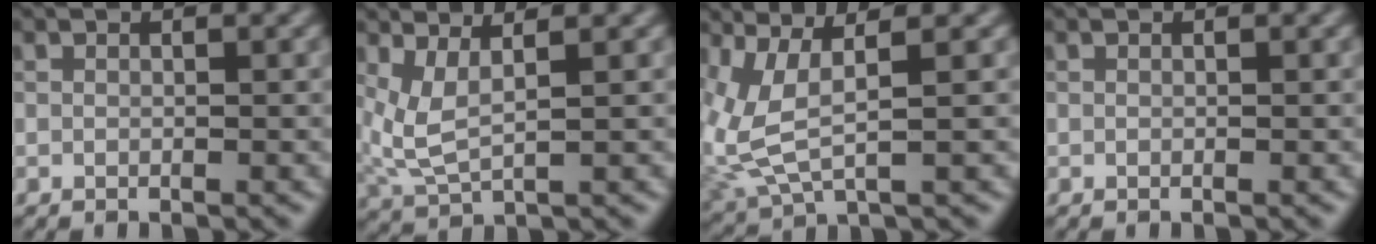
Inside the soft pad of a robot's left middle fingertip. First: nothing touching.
{"total": 3.5, "force": [1.4, 1.1, 3.0], "torque": [-0.082, -0.008, 0.035]}
{"total": 5.3, "force": [0.9, 2.2, 4.8], "torque": [-0.139, -0.010, 0.028]}
{"total": 0.0}